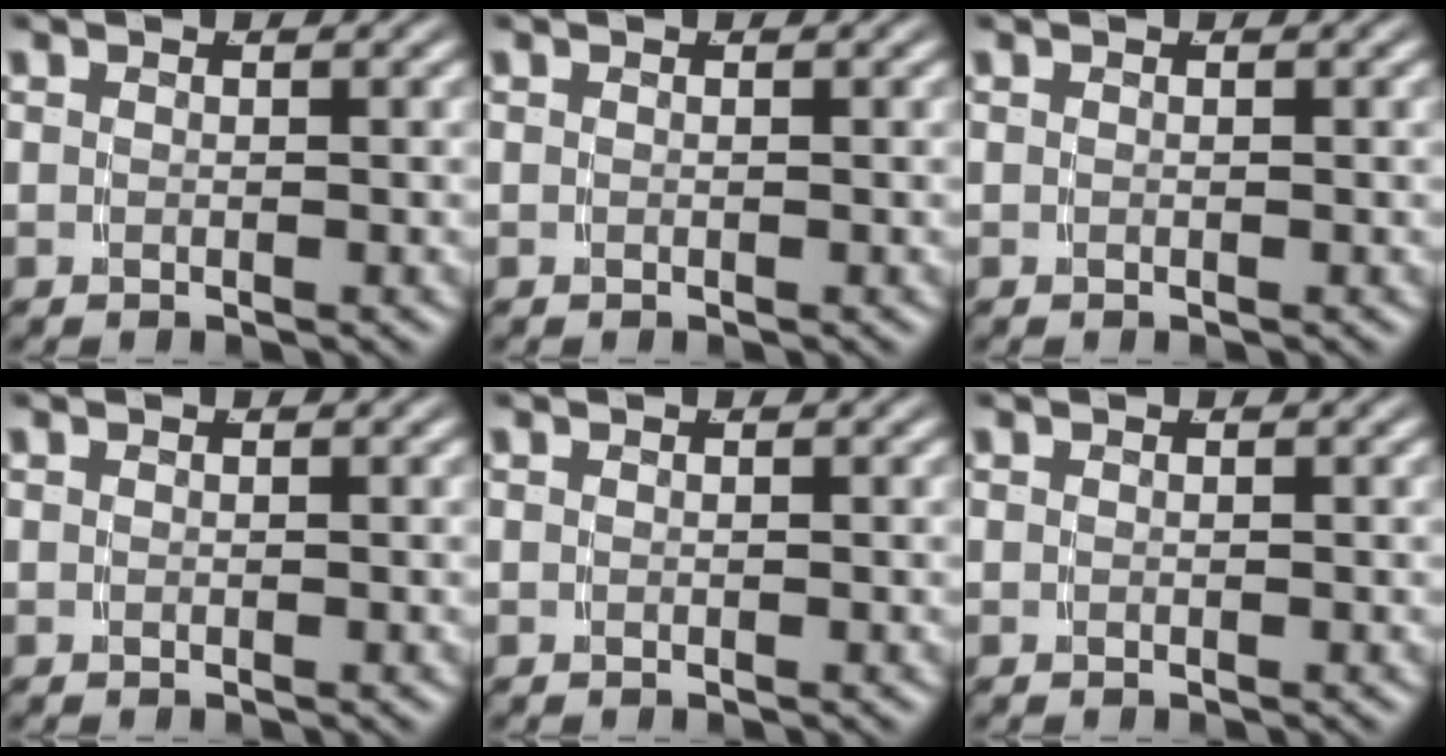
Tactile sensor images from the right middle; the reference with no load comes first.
{"total": 0.0}
{"total": 0.0}
{"total": 0.0}
{"total": 0.0}
{"total": 0.0}